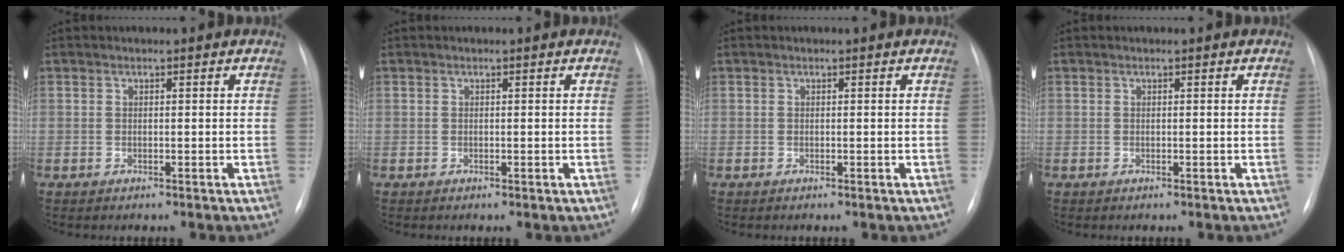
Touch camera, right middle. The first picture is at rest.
{"total": 0.0}
{"total": 0.0}
{"total": 0.0}